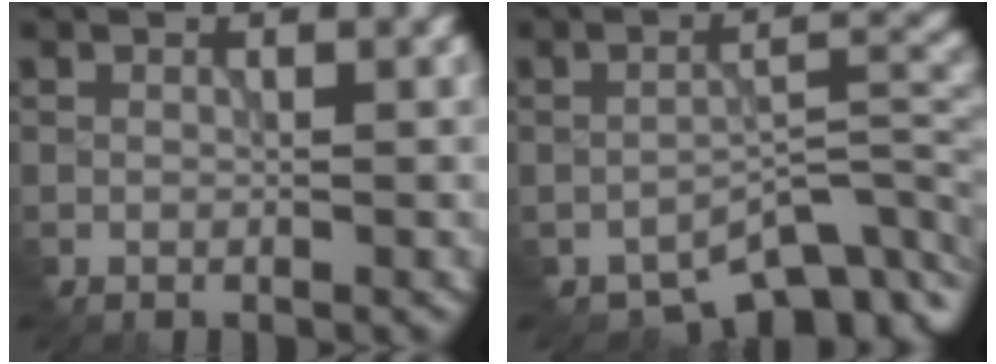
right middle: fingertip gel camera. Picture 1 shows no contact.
{"total": 6.9, "force": [-5.5, 2.7, 3.1], "torque": [-0.030, -0.007, -0.088]}